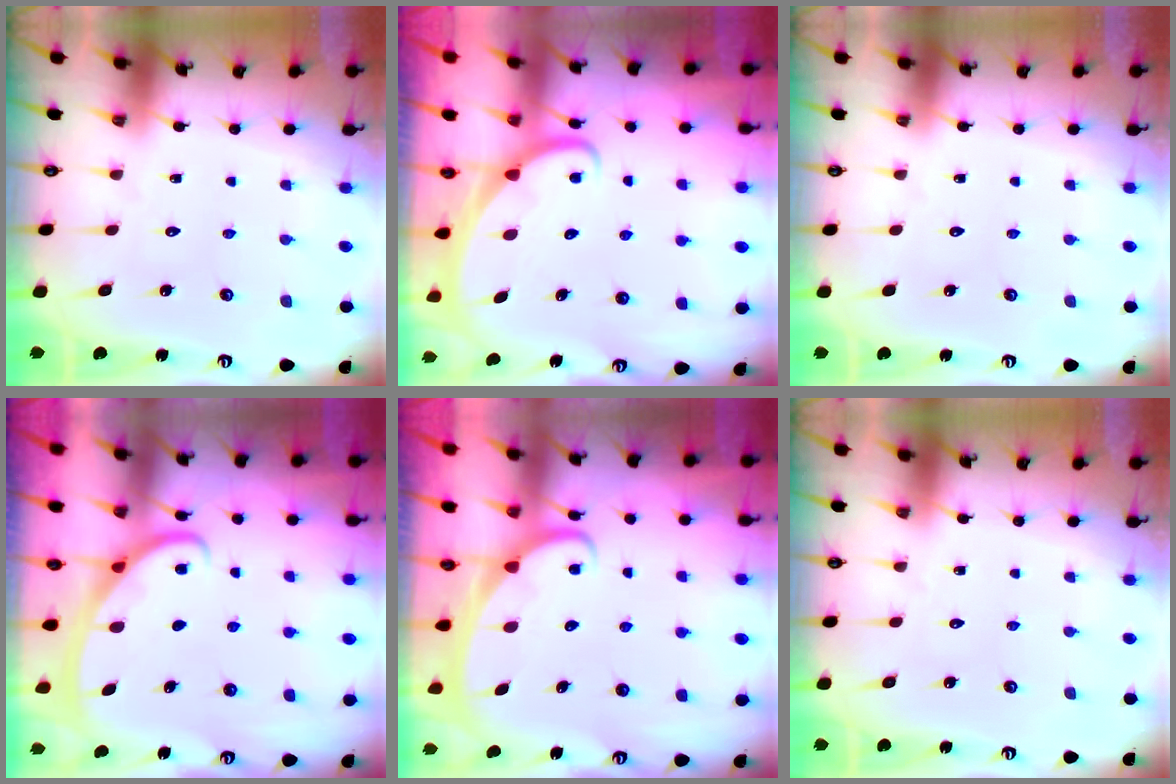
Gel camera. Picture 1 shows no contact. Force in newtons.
{"total": 2.5, "press": 2.5, "slide": 0.3}
{"total": 0.0}
{"total": 2.8, "press": 2.8, "slide": 0.4}
{"total": 2.4, "press": 2.4, "slide": 0.3}
{"total": 0.0}